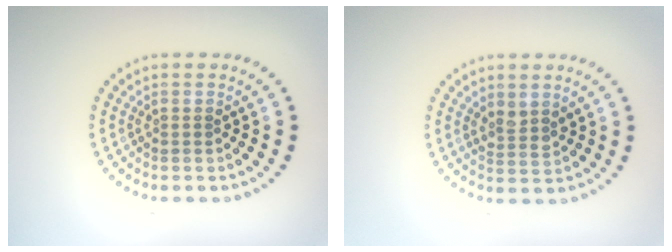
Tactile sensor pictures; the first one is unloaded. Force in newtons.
{"total": 1.5, "press": 1.2, "slide": 0.9}